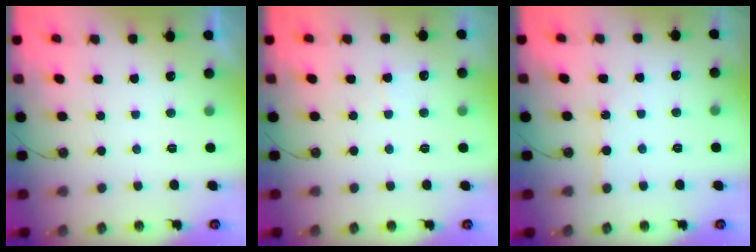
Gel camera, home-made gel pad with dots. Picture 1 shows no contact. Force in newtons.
{"total": 4.3, "press": 4.2, "slide": 0.7}
{"total": 5.5, "press": 5.5, "slide": 0.6}